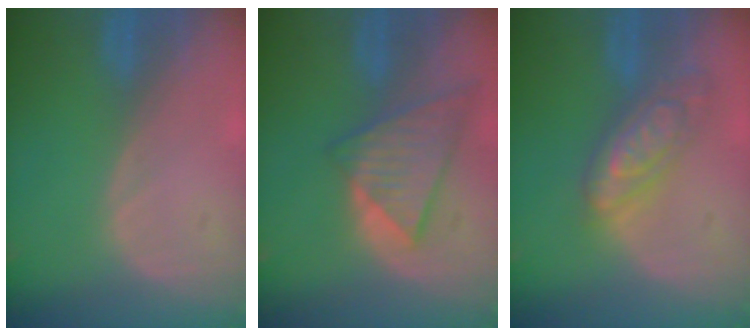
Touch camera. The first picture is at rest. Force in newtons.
{"total": 9.1, "press": 7.9, "slide": 4.5}
{"total": 7.4, "press": 7.4, "slide": 0.5}